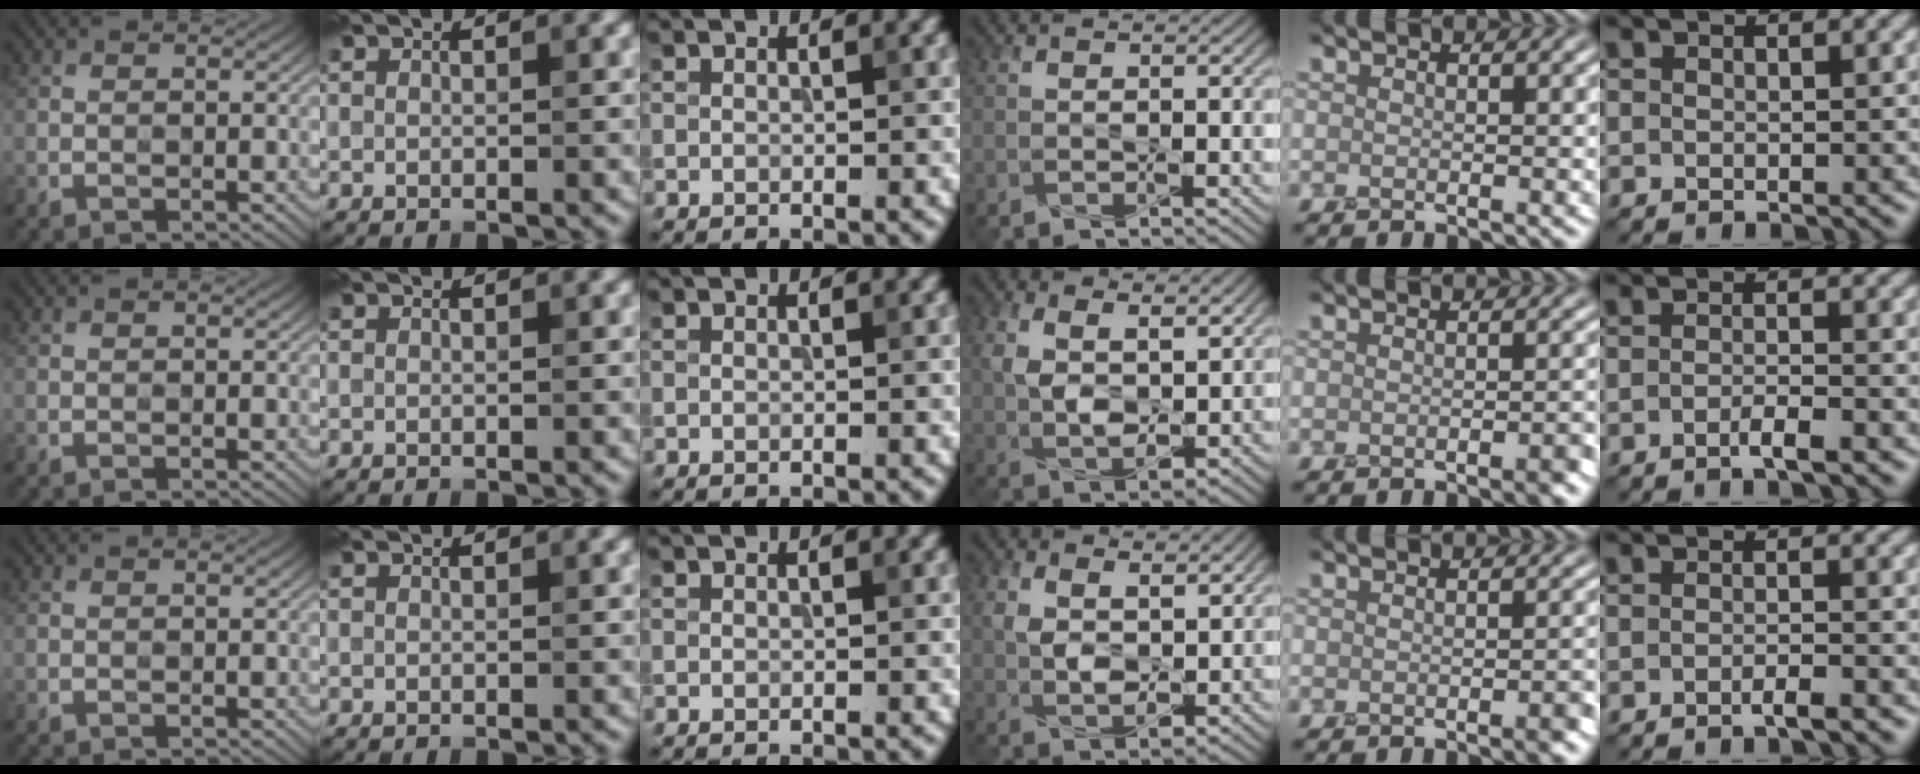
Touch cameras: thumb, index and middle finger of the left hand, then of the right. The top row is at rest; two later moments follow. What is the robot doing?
{"motion": "squeeze", "object": "air blower"}